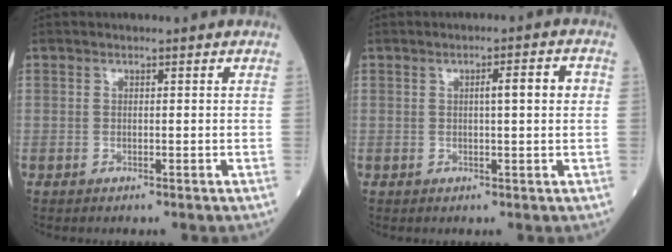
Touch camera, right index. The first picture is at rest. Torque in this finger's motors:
{"motor_torque": [0.50, 0.11, 0.33, 0.07]}